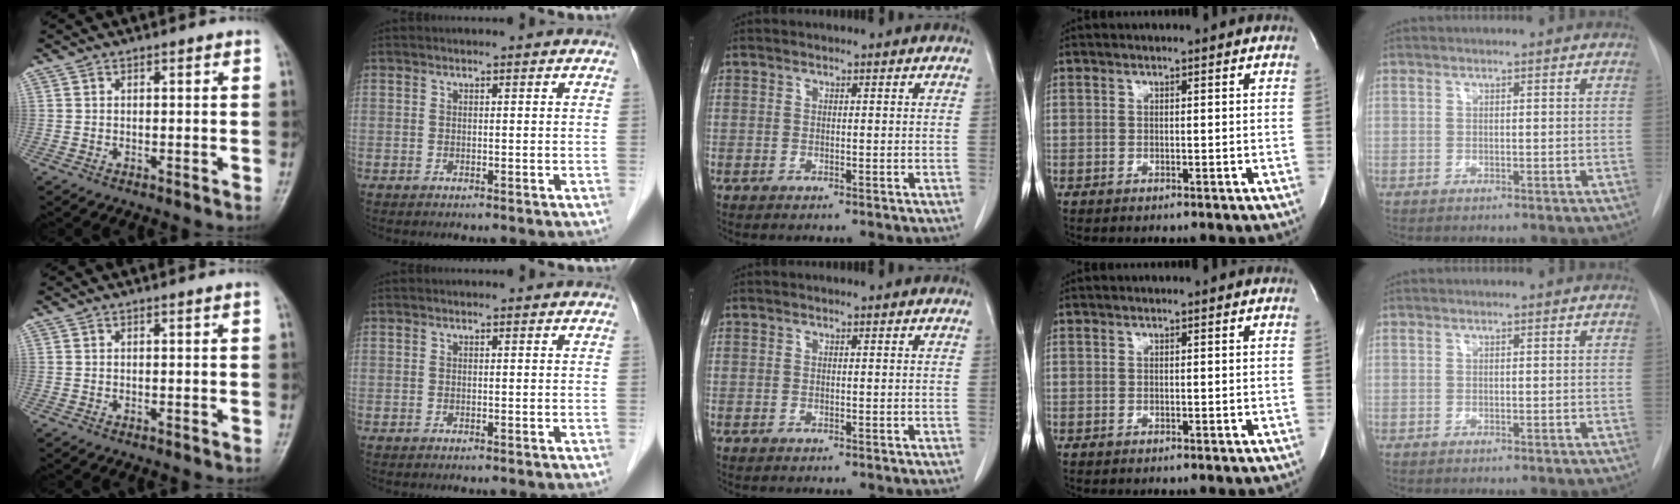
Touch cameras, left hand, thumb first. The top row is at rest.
{}